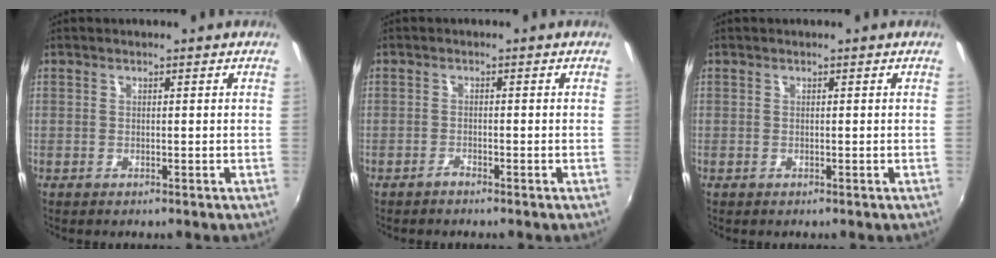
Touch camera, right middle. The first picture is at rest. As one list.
[{"total": 0.9, "force": [-0.9, 0.1, 0.2], "torque": [-0.005, -0.003, -0.019]}, {"total": 0.8, "force": [0.1, -0.2, -0.7], "torque": [0.012, 0.002, 0.001]}]